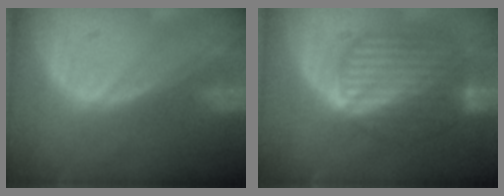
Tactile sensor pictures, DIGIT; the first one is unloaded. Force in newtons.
{"total": 10.2, "press": 10.2, "slide": 0.9}